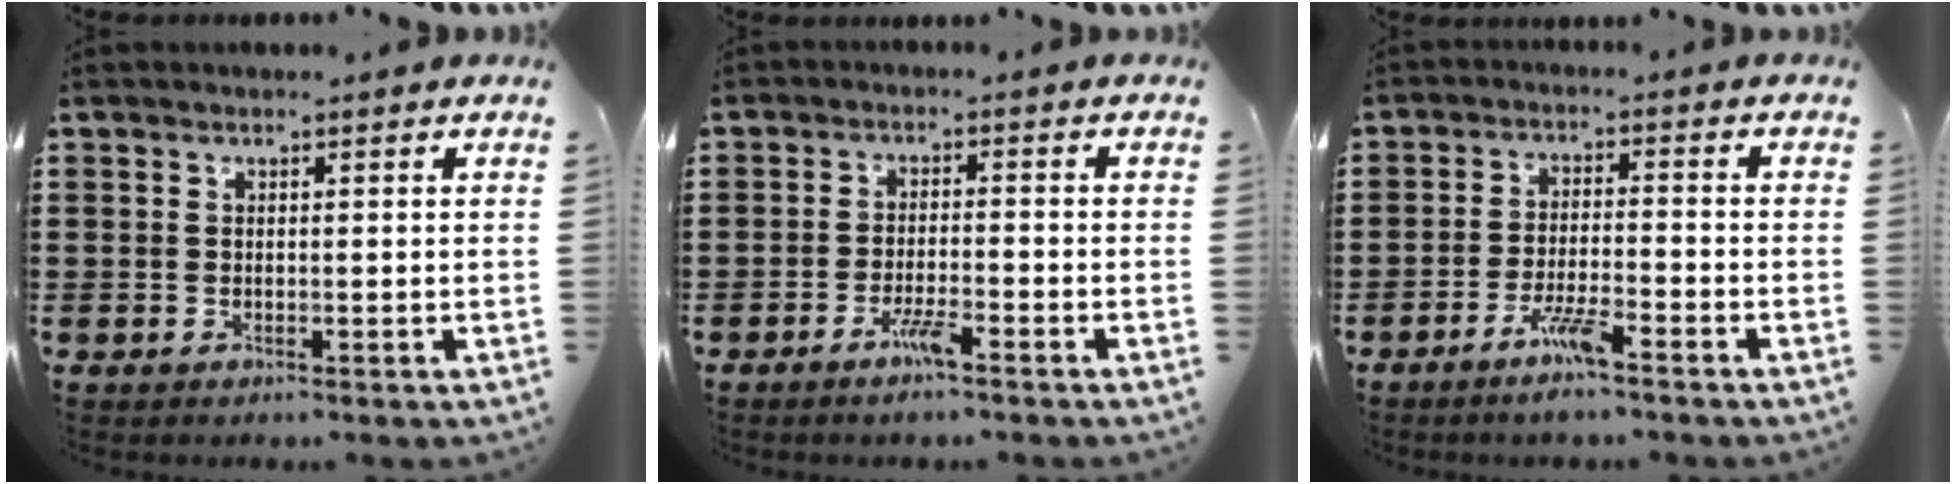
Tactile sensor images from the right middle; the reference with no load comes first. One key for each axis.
{"total": 3.5, "fx": -2.4, "fy": 0.2, "fz": 2.6, "tx": -0.058, "ty": -0.005, "tz": -0.045}
{"total": 4.8, "fx": -3.3, "fy": 0.4, "fz": 3.4, "tx": -0.078, "ty": -0.008, "tz": -0.062}